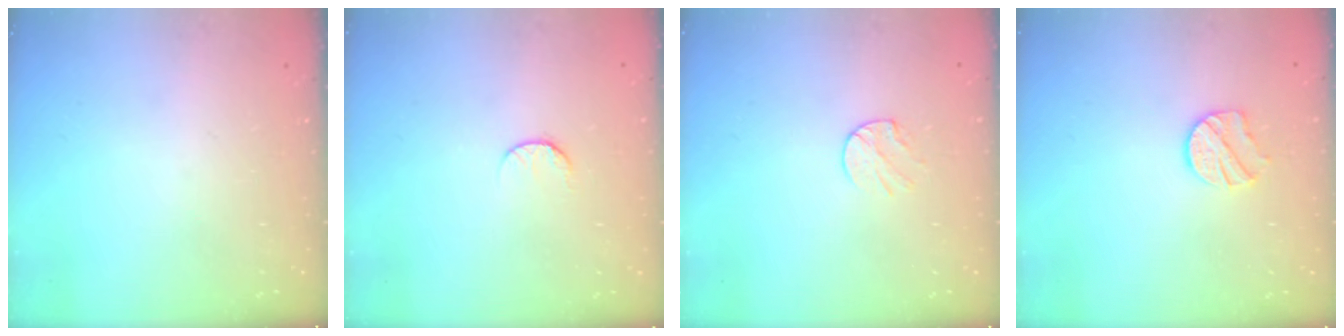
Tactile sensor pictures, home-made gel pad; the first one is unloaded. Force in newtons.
{"total": 6.3, "press": 6.3, "slide": 0.7}
{"total": 6.0, "press": 6.0, "slide": 0.6}
{"total": 9.5, "press": 9.5, "slide": 0.7}